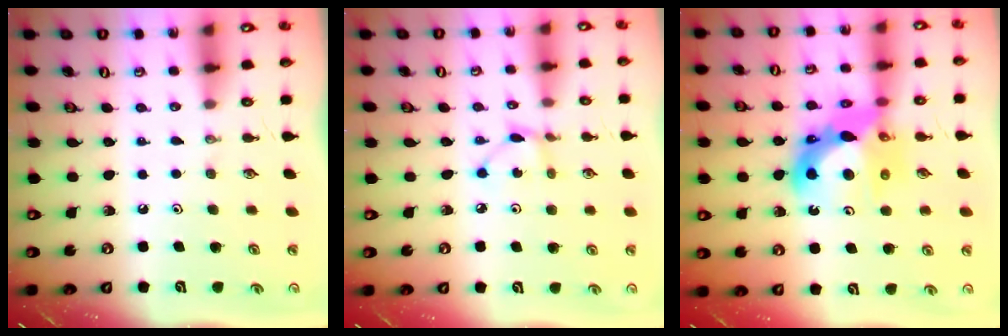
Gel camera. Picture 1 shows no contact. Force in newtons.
{"total": 3.7, "press": 3.7, "slide": 0.1}
{"total": 14.5, "press": 14.4, "slide": 1.7}